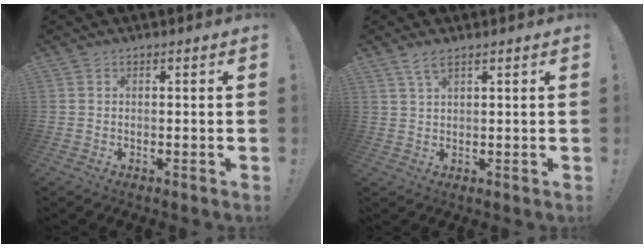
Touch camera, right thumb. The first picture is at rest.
{"total": 3.7, "force": [2.4, 1.1, 2.6], "torque": [-0.051, -0.006, 0.044]}